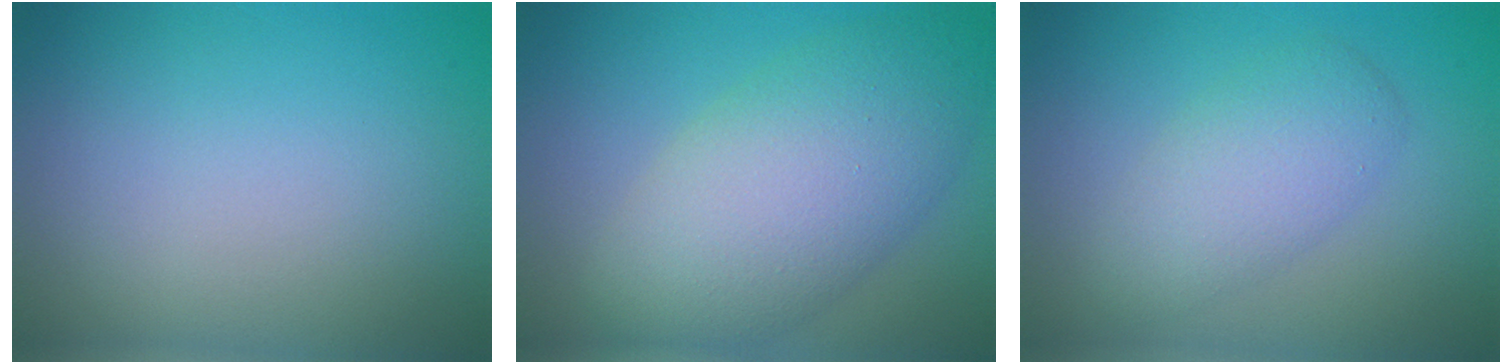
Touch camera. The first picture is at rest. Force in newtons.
{"total": 9.2, "press": 9.2, "slide": 0.3}
{"total": 3.9, "press": 3.9, "slide": 0.1}